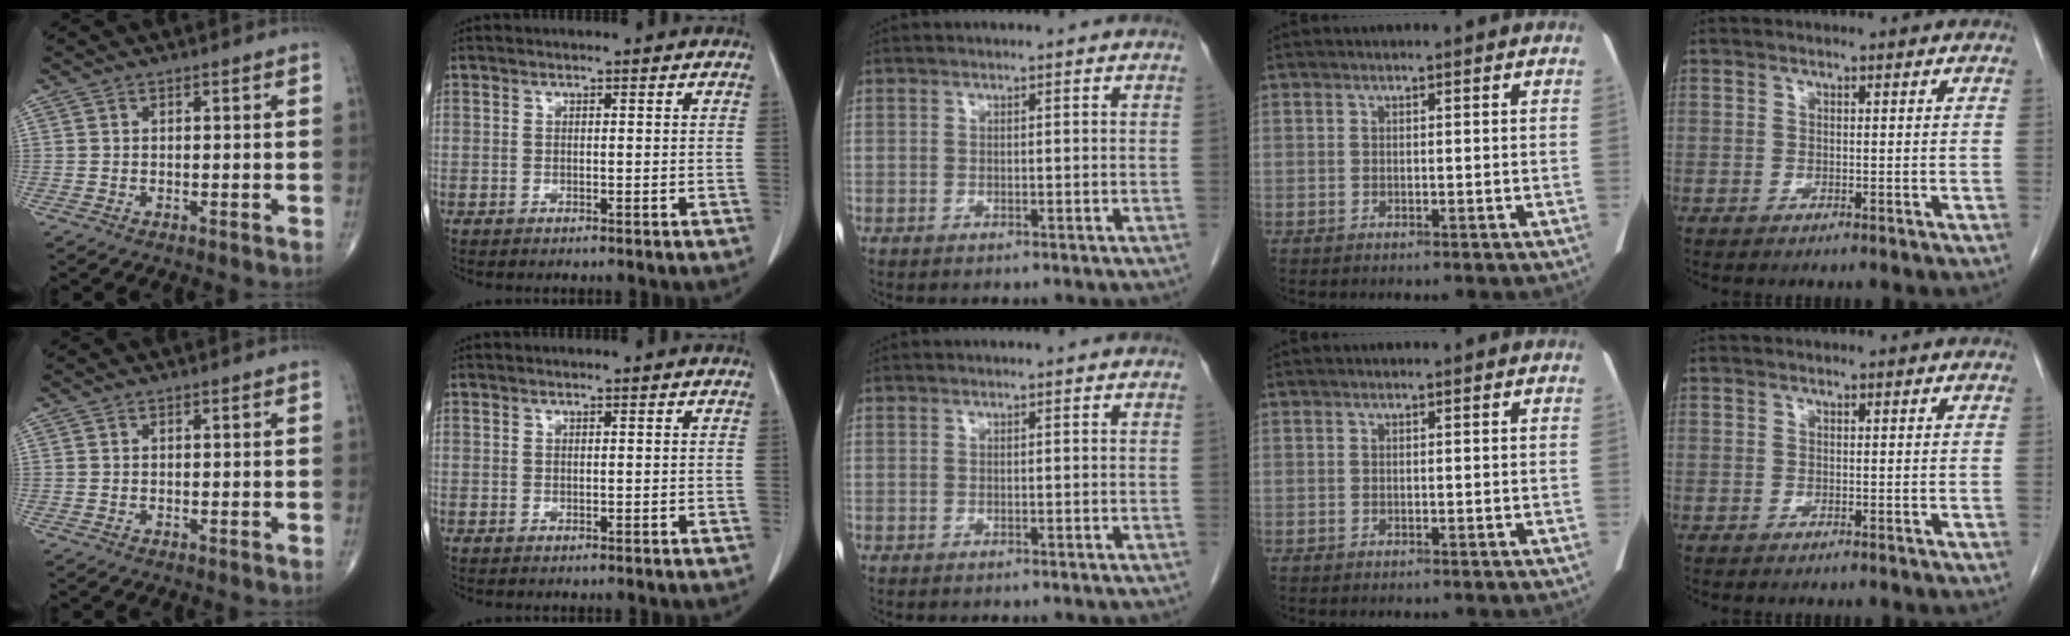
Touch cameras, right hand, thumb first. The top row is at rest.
{}